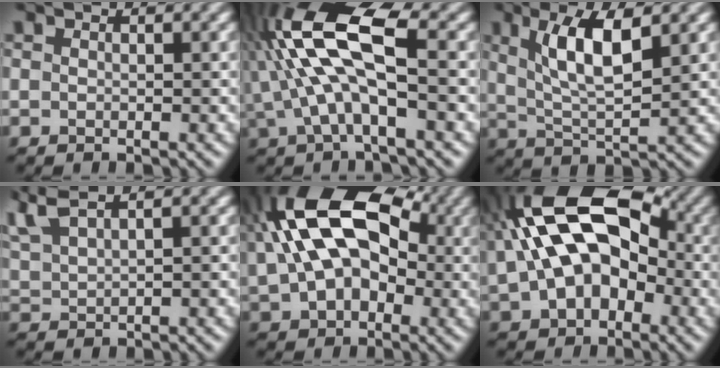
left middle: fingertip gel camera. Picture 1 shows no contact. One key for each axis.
{"total": 9.7, "fx": 1.1, "fy": 3.8, "fz": 8.8, "tx": -0.181, "ty": 0.025, "tz": 0.010}
{"total": 6.3, "fx": 2.8, "fy": 1.7, "fz": 5.4, "tx": -0.103, "ty": 0.000, "tz": 0.051}
{"total": 5.0, "fx": 3.9, "fy": 1.2, "fz": 2.9, "tx": -0.087, "ty": 0.027, "tz": 0.077}
{"total": 15.7, "fx": 3.3, "fy": 9.7, "fz": 12.0, "tx": -0.189, "ty": 0.023, "tz": 0.042}
{"total": 14.6, "fx": 1.8, "fy": 8.7, "fz": 11.6, "tx": -0.187, "ty": 0.024, "tz": 0.020}